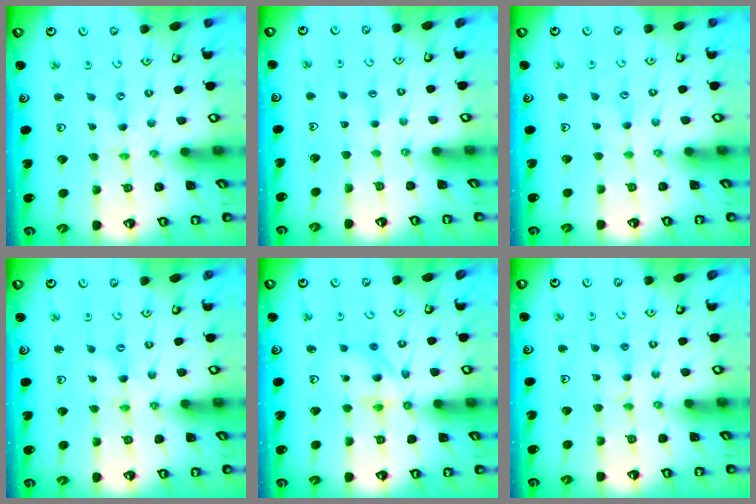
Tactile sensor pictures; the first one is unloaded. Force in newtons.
{"total": 1.8, "press": 1.7, "slide": 0.4}
{"total": 1.7, "press": 1.7, "slide": 0.2}
{"total": 1.2, "press": 1.1, "slide": 0.2}
{"total": 9.3, "press": 9.3, "slide": 0.9}
{"total": 2.9, "press": 2.9, "slide": 0.3}